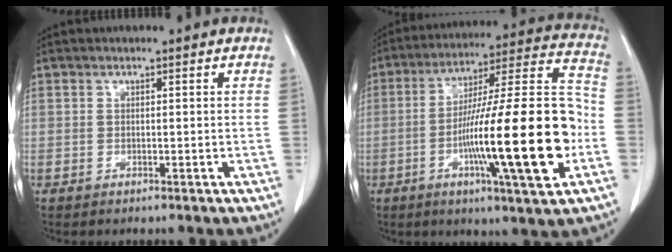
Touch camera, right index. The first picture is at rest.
{"total": 23.1, "force": [-5.9, 1.3, 22.3], "torque": [-0.341, -0.002, -0.095]}